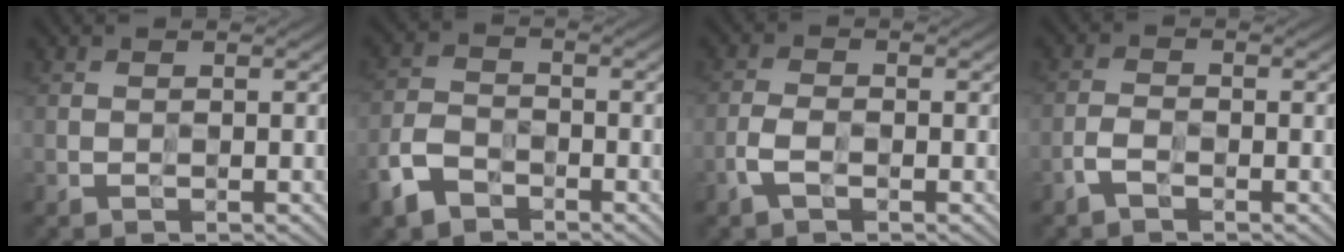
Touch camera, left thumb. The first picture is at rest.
{"total": 5.3, "force": [-4.1, 3.0, 1.6], "torque": [-0.036, -0.006, -0.088]}
{"total": 3.4, "force": [-2.1, 1.7, 2.0], "torque": [-0.045, -0.005, -0.045]}
{"total": 2.6, "force": [-2.1, 1.2, 1.0], "torque": [-0.018, -0.002, -0.046]}